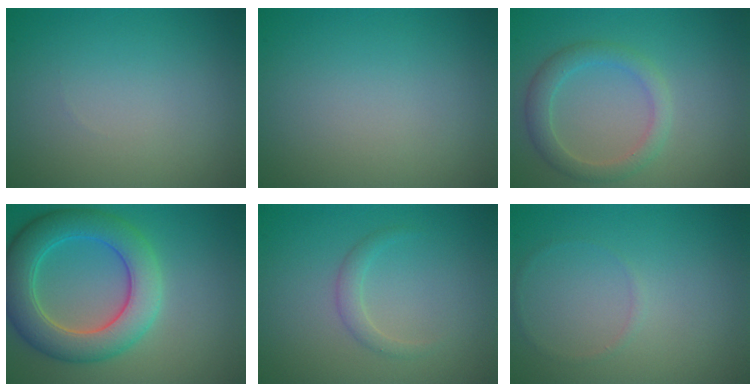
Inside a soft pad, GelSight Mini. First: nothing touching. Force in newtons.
{"total": 0.0}
{"total": 2.8, "press": 2.8, "slide": 0.1}
{"total": 6.8, "press": 6.8, "slide": 0.3}
{"total": 1.2, "press": 1.2, "slide": 0.0}
{"total": 0.5, "press": 0.5, "slide": 0.1}